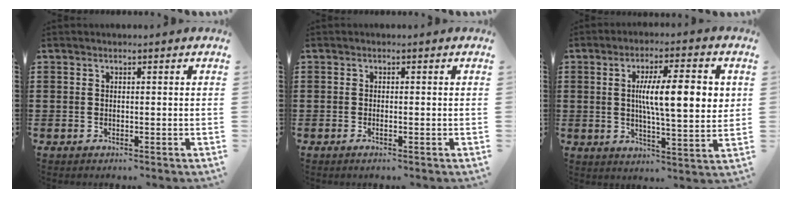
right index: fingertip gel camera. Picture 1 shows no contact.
{"total": 0.5, "force": [-0.3, 0.0, 0.5], "torque": [-0.009, -0.003, -0.005]}
{"total": 11.1, "force": [2.0, 2.7, 10.6], "torque": [-0.175, -0.001, 0.025]}